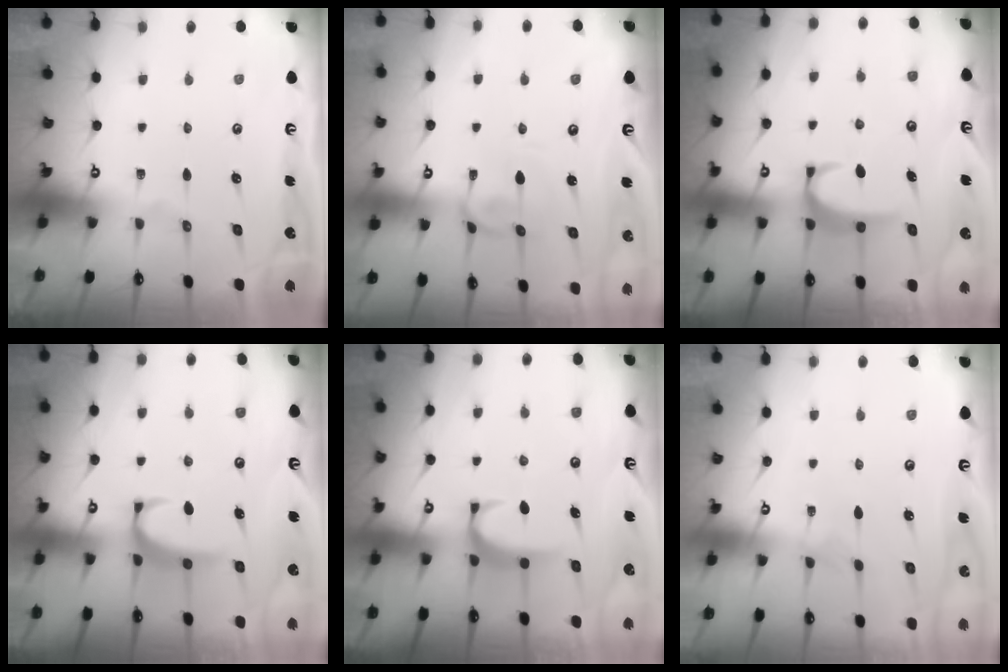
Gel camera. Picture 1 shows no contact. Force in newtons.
{"total": 0.9, "press": 0.6, "slide": 0.6}
{"total": 2.8, "press": 2.7, "slide": 0.5}
{"total": 2.4, "press": 2.3, "slide": 0.6}
{"total": 1.8, "press": 1.7, "slide": 0.5}
{"total": 2.3, "press": 2.3, "slide": 0.3}